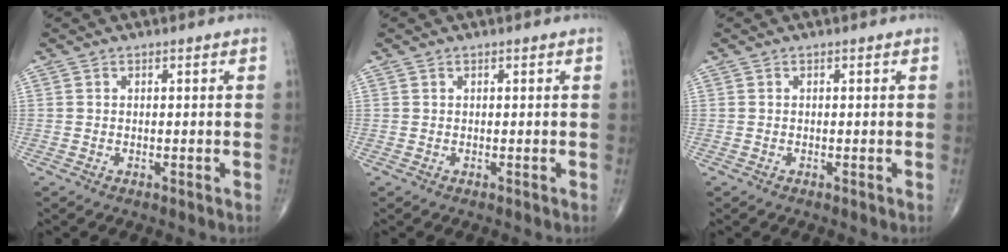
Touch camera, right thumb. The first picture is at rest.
{"total": 0.0}
{"total": 0.0}